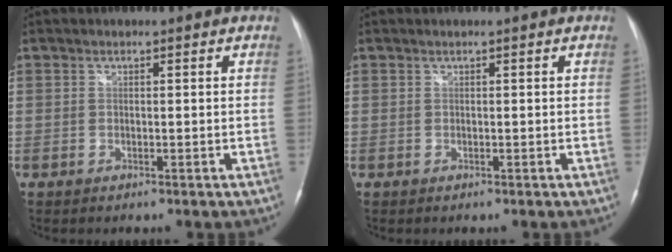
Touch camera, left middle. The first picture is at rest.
{"total": 0.0}